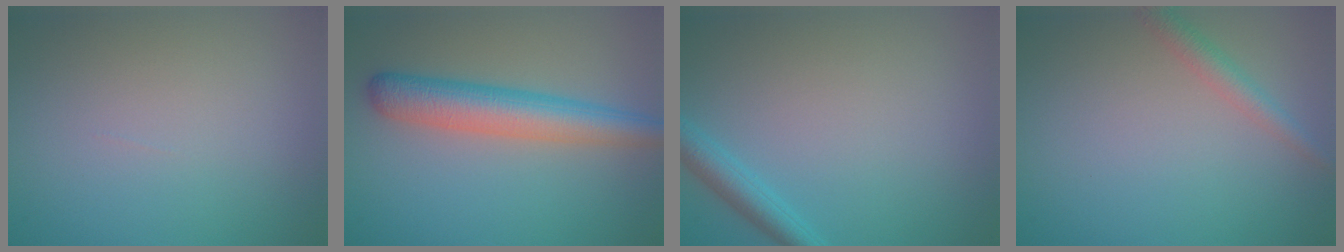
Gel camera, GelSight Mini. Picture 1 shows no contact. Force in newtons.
{"total": 5.3, "press": 5.3, "slide": 0.2}
{"total": 2.3, "press": 2.3, "slide": 0.2}
{"total": 2.0, "press": 2.0, "slide": 0.0}